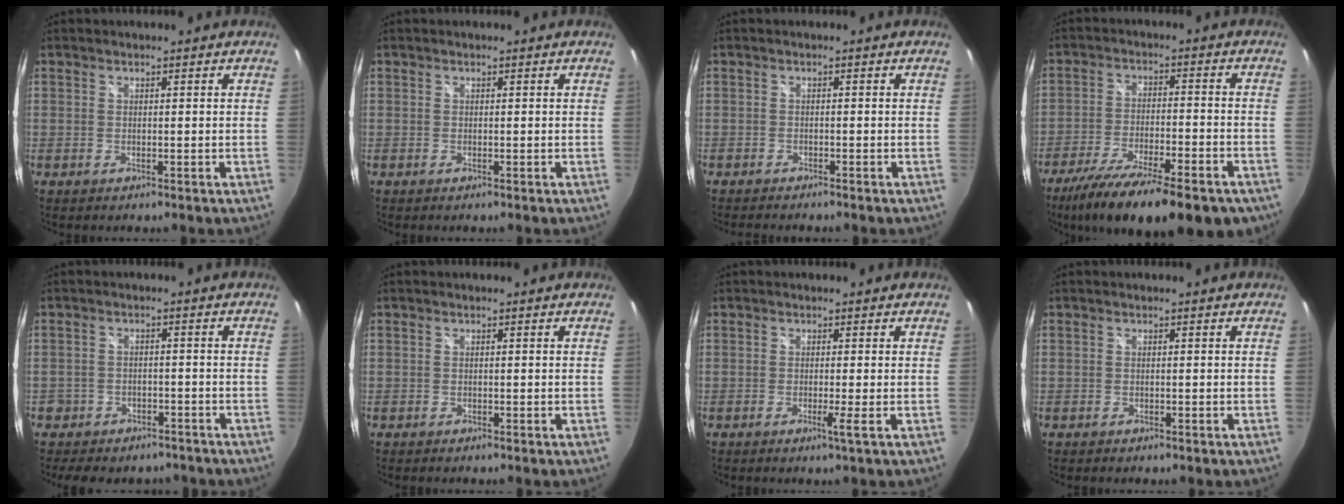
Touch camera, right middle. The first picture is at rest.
{"total": 0.0}
{"total": 2.7, "force": [-2.5, 0.4, 0.9], "torque": [-0.025, -0.015, -0.044]}
{"total": 22.4, "force": [-16.5, 6.2, 13.8], "torque": [-0.245, -0.051, -0.246]}
{"total": 9.3, "force": [-7.0, 5.3, 2.9], "torque": [-0.075, 0.008, -0.092]}
{"total": 0.0}
{"total": 1.5, "force": [-0.4, -0.7, 1.2], "torque": [-0.021, -0.008, -0.009]}
{"total": 0.8, "force": [-0.6, 0.4, 0.3], "torque": [-0.009, 0.000, -0.008]}